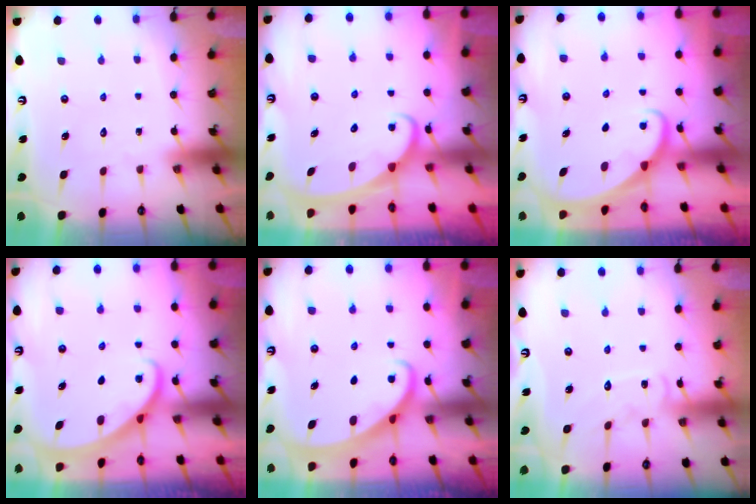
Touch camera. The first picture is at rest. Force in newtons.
{"total": 2.6, "press": 2.5, "slide": 0.3}
{"total": 1.9, "press": 1.9, "slide": 0.1}
{"total": 1.7, "press": 1.7, "slide": 0.1}
{"total": 2.0, "press": 2.0, "slide": 0.3}
{"total": 8.0, "press": 7.9, "slide": 0.7}